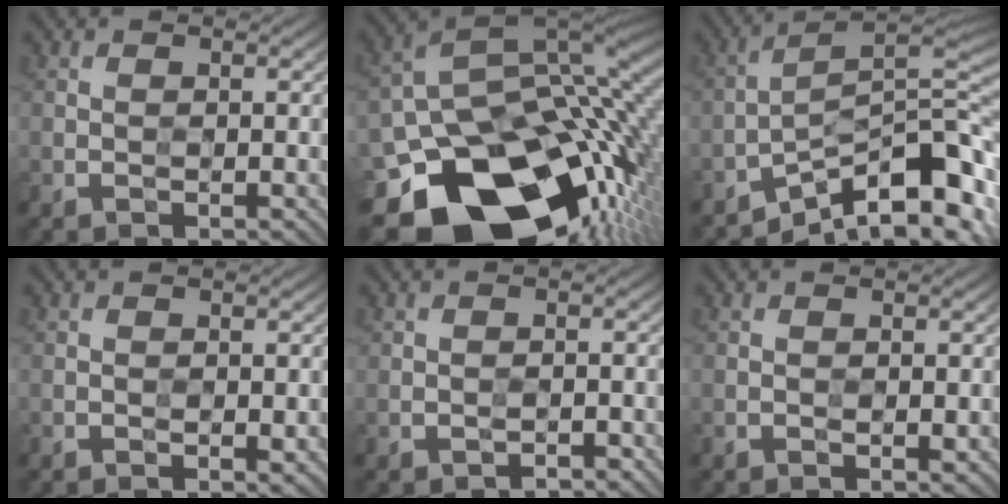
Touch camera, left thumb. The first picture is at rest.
{"total": 21.4, "force": [-8.8, 14.0, 13.6], "torque": [-0.244, -0.037, -0.124]}
{"total": 10.7, "force": [-6.8, 3.1, 7.6], "torque": [-0.114, -0.002, -0.121]}
{"total": 0.9, "force": [-0.1, 0.4, 0.8], "torque": [-0.010, -0.001, -0.002]}
{"total": 1.1, "force": [-0.8, 0.6, 0.5], "torque": [-0.005, 0.002, -0.014]}
{"total": 0.7, "force": [-0.1, 0.3, 0.6], "torque": [-0.008, -0.001, -0.001]}